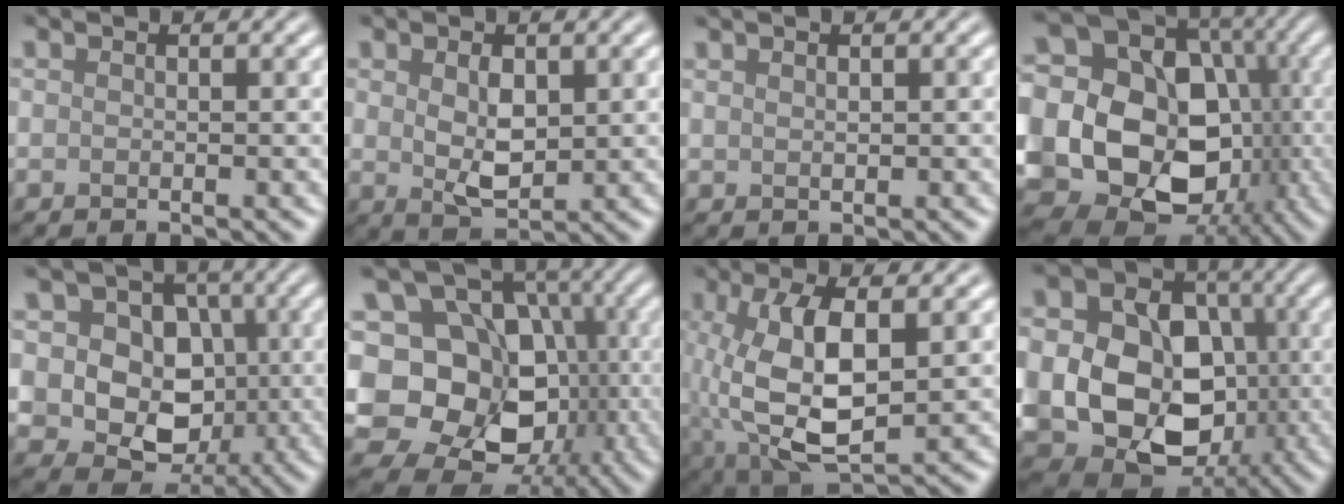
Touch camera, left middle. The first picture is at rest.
{"total": 3.7, "force": [0.5, 2.1, 3.0], "torque": [-0.061, -0.001, 0.017]}
{"total": 0.5, "force": [0.3, 0.3, 0.3], "torque": [-0.002, 0.003, 0.007]}
{"total": 24.2, "force": [-2.1, 21.1, 11.6], "torque": [-0.233, -0.005, -0.060]}
{"total": 12.5, "force": [1.0, 10.8, 6.1], "torque": [-0.122, 0.035, 0.005]}
{"total": 15.3, "force": [-0.9, 12.3, 9.0], "torque": [-0.141, 0.010, -0.017]}
{"total": 8.9, "force": [0.6, 3.9, 8.0], "torque": [-0.170, -0.005, 0.018]}
{"total": 19.8, "force": [-2.2, 16.9, 10.0], "torque": [-0.193, -0.018, -0.061]}